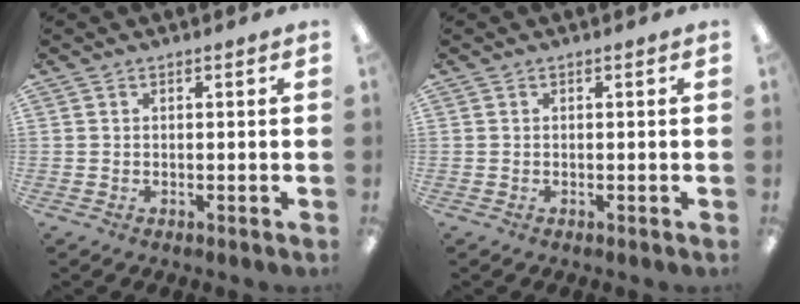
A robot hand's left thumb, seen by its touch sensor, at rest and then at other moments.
{"total": 0.0}